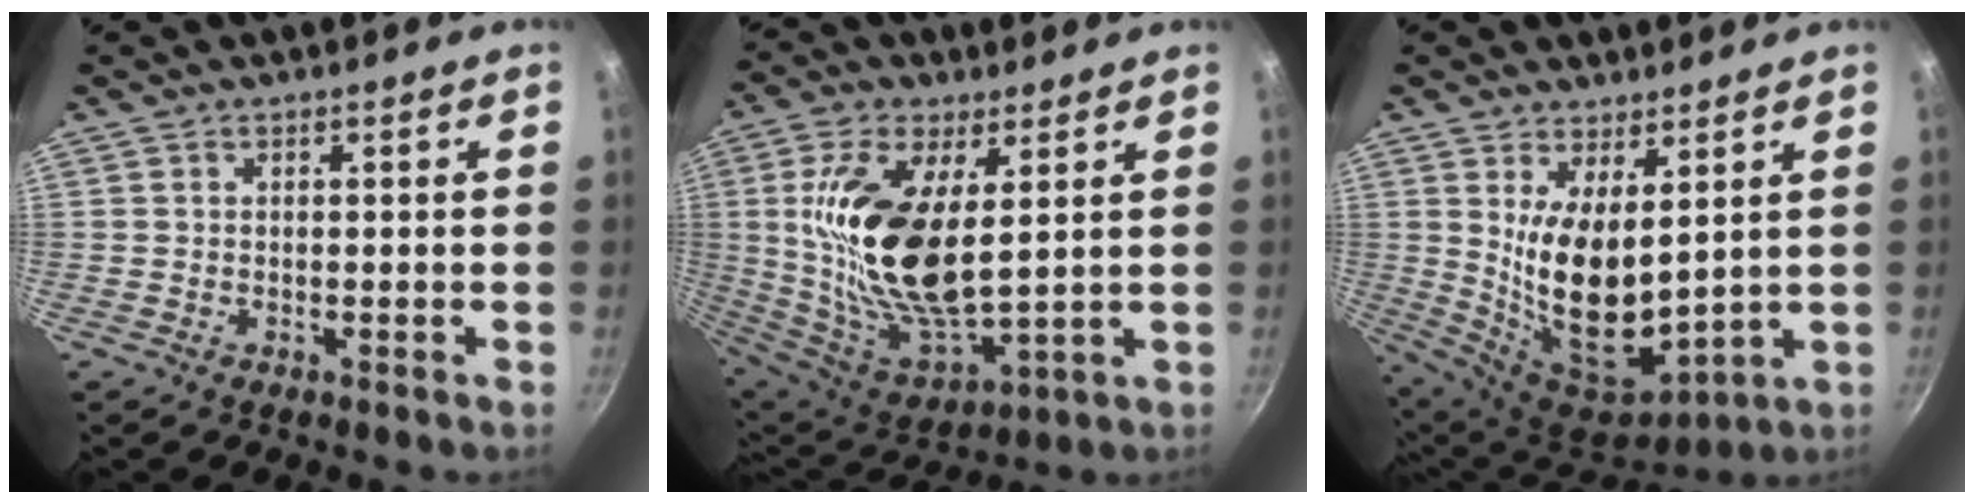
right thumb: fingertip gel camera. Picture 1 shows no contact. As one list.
[{"total": 20.1, "force": [4.1, 9.2, 17.4], "torque": [-0.342, -0.030, 0.086]}, {"total": 14.6, "force": [3.4, 6.9, 12.4], "torque": [-0.203, -0.056, 0.081]}]